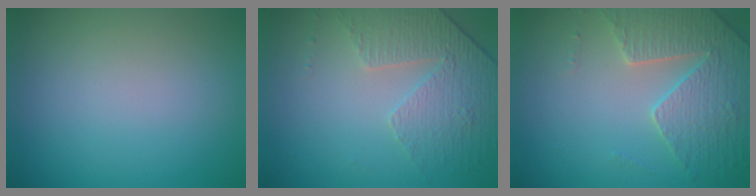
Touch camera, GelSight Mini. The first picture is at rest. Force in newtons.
{"total": 4.7, "press": 3.2, "slide": 3.4}
{"total": 4.3, "press": 4.1, "slide": 1.1}